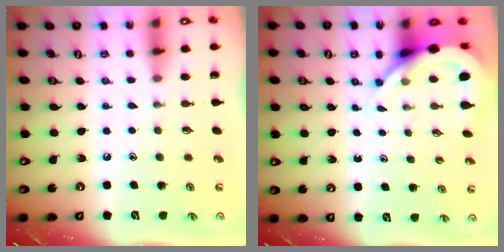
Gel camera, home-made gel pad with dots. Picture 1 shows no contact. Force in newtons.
{"total": 7.0, "press": 6.9, "slide": 0.6}